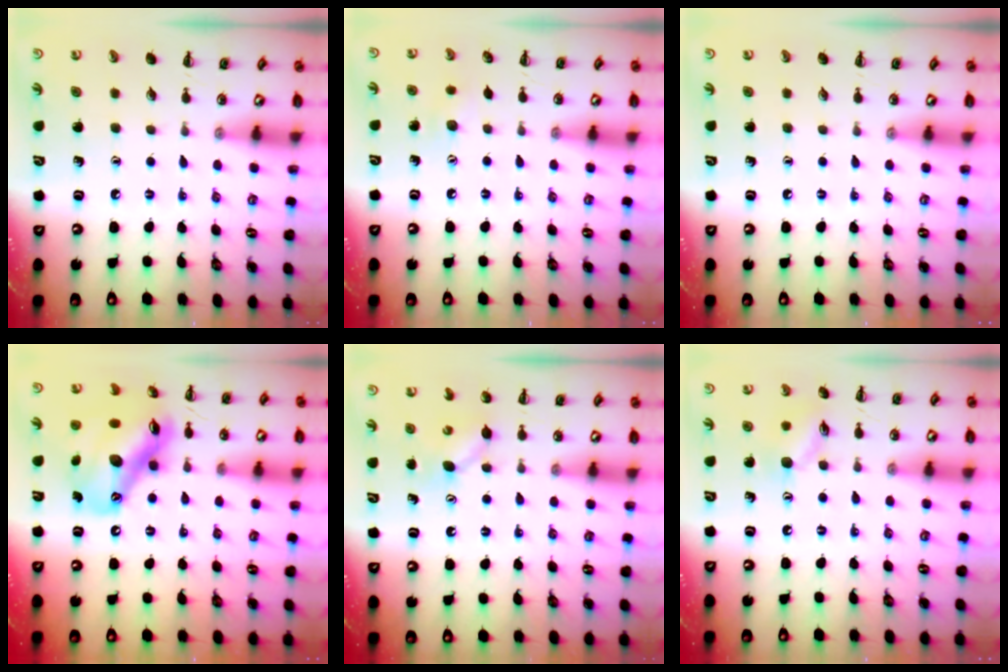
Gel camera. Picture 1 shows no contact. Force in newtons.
{"total": 6.1, "press": 6.0, "slide": 1.1}
{"total": 0.0}
{"total": 16.2, "press": 15.7, "slide": 4.0}
{"total": 4.1, "press": 3.9, "slide": 1.2}
{"total": 9.1, "press": 9.1, "slide": 0.7}